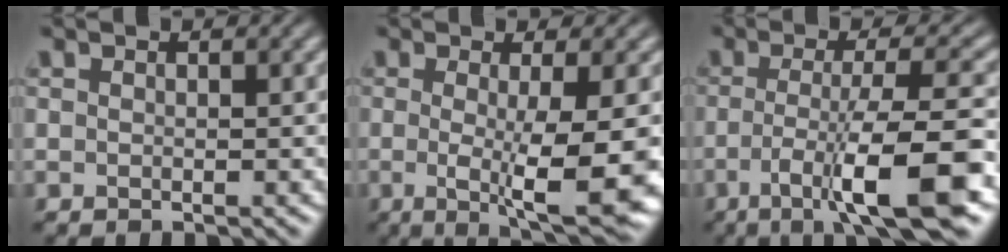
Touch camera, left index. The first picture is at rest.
{"total": 7.8, "force": [-1.1, 1.4, 7.6], "torque": [-0.116, -0.018, -0.014]}
{"total": 9.1, "force": [-3.3, 1.5, 8.3], "torque": [-0.131, 0.000, -0.060]}